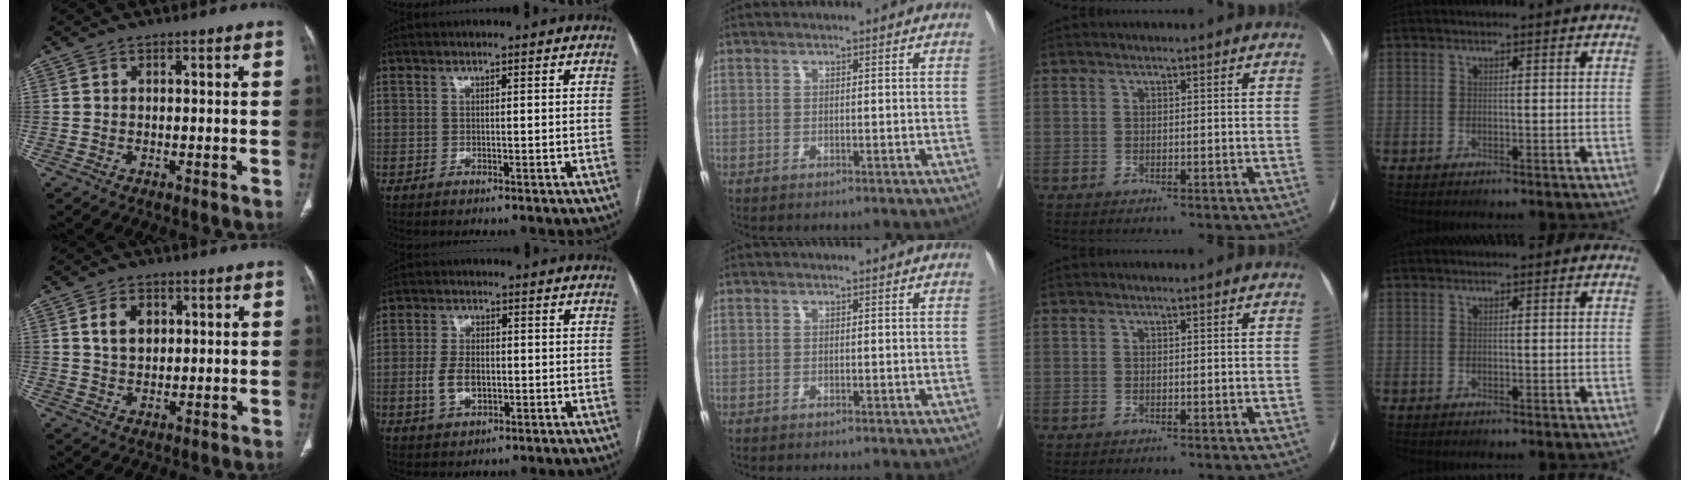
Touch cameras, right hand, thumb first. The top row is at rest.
{"thumb": {"total": 5.1, "force": [1.6, 3.6, 3.3], "torque": [-0.040, -0.006, 0.031]}, "index": {"total": 5.1, "force": [-1.0, 2.9, 4.0], "torque": [-0.086, 0.006, -0.014]}}